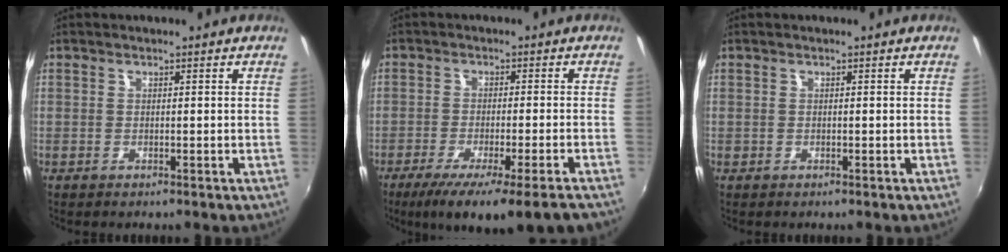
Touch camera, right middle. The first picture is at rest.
{"total": 13.1, "force": [-9.7, 0.3, 8.8], "torque": [-0.158, -0.050, -0.149]}
{"total": 0.0}